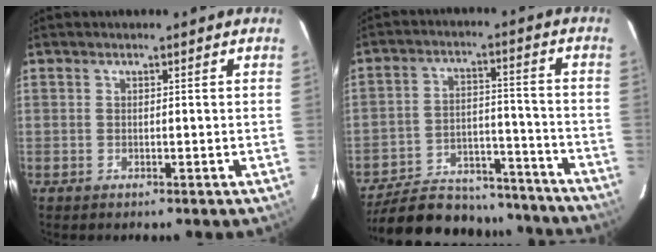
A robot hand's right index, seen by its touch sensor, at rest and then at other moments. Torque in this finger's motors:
{"motor_torque": [1.02, -1.12, 0.61, 0.07]}